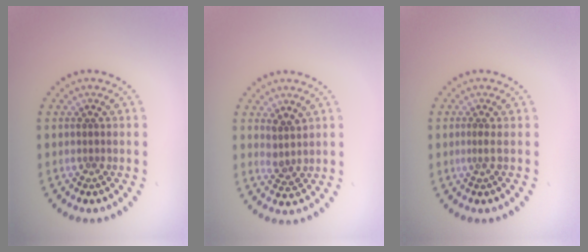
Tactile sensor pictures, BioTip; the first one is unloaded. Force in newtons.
{"total": 1.8, "press": 1.5, "slide": 1.1}
{"total": 0.5, "press": 0.2, "slide": 0.5}